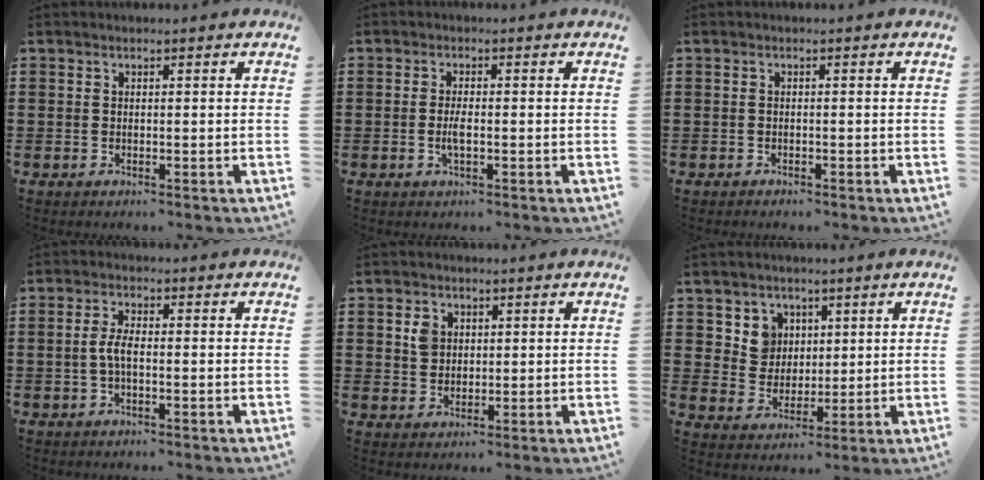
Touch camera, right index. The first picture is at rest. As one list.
[{"total": 2.3, "force": [-0.5, 0.7, 2.2], "torque": [-0.046, -0.002, -0.011]}, {"total": 0.6, "force": [-0.6, 0.0, 0.0], "torque": [-0.003, -0.001, -0.013]}, {"total": 3.2, "force": [-0.6, 1.0, 3.0], "torque": [-0.076, -0.004, -0.019]}, {"total": 2.9, "force": [1.1, 2.4, 1.3], "torque": [-0.034, 0.010, 0.019]}, {"total": 5.8, "force": [2.7, 5.1, 1.0], "torque": [-0.040, 0.011, 0.050]}]